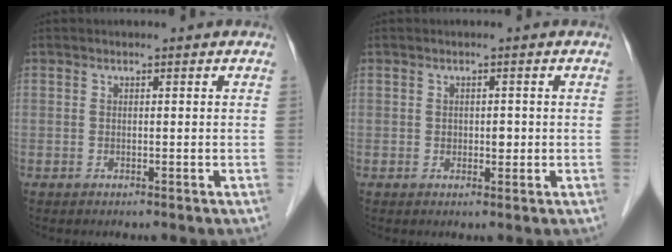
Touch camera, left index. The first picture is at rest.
{"total": 1.4, "force": [-0.3, 1.0, 0.9], "torque": [-0.013, -0.003, -0.002]}